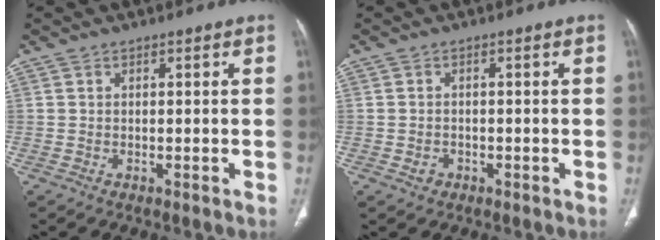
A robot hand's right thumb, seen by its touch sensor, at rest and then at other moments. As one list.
[{"total": 1.8, "force": [-0.7, 1.5, 0.6], "torque": [-0.010, 0.009, -0.008]}]